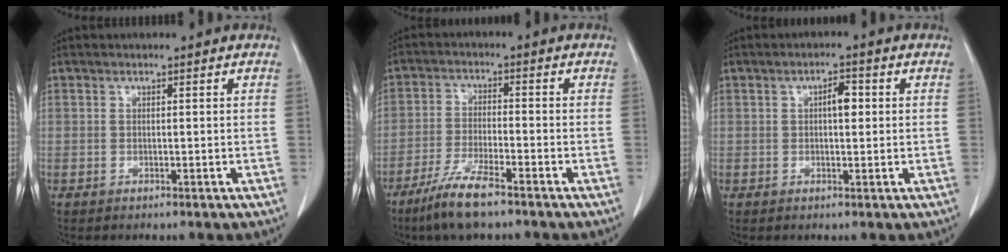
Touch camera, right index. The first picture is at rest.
{"total": 7.6, "force": [-5.5, 0.7, 5.2], "torque": [-0.109, -0.018, -0.105]}
{"total": 2.8, "force": [0.5, 1.0, 2.6], "torque": [-0.041, 0.004, 0.005]}